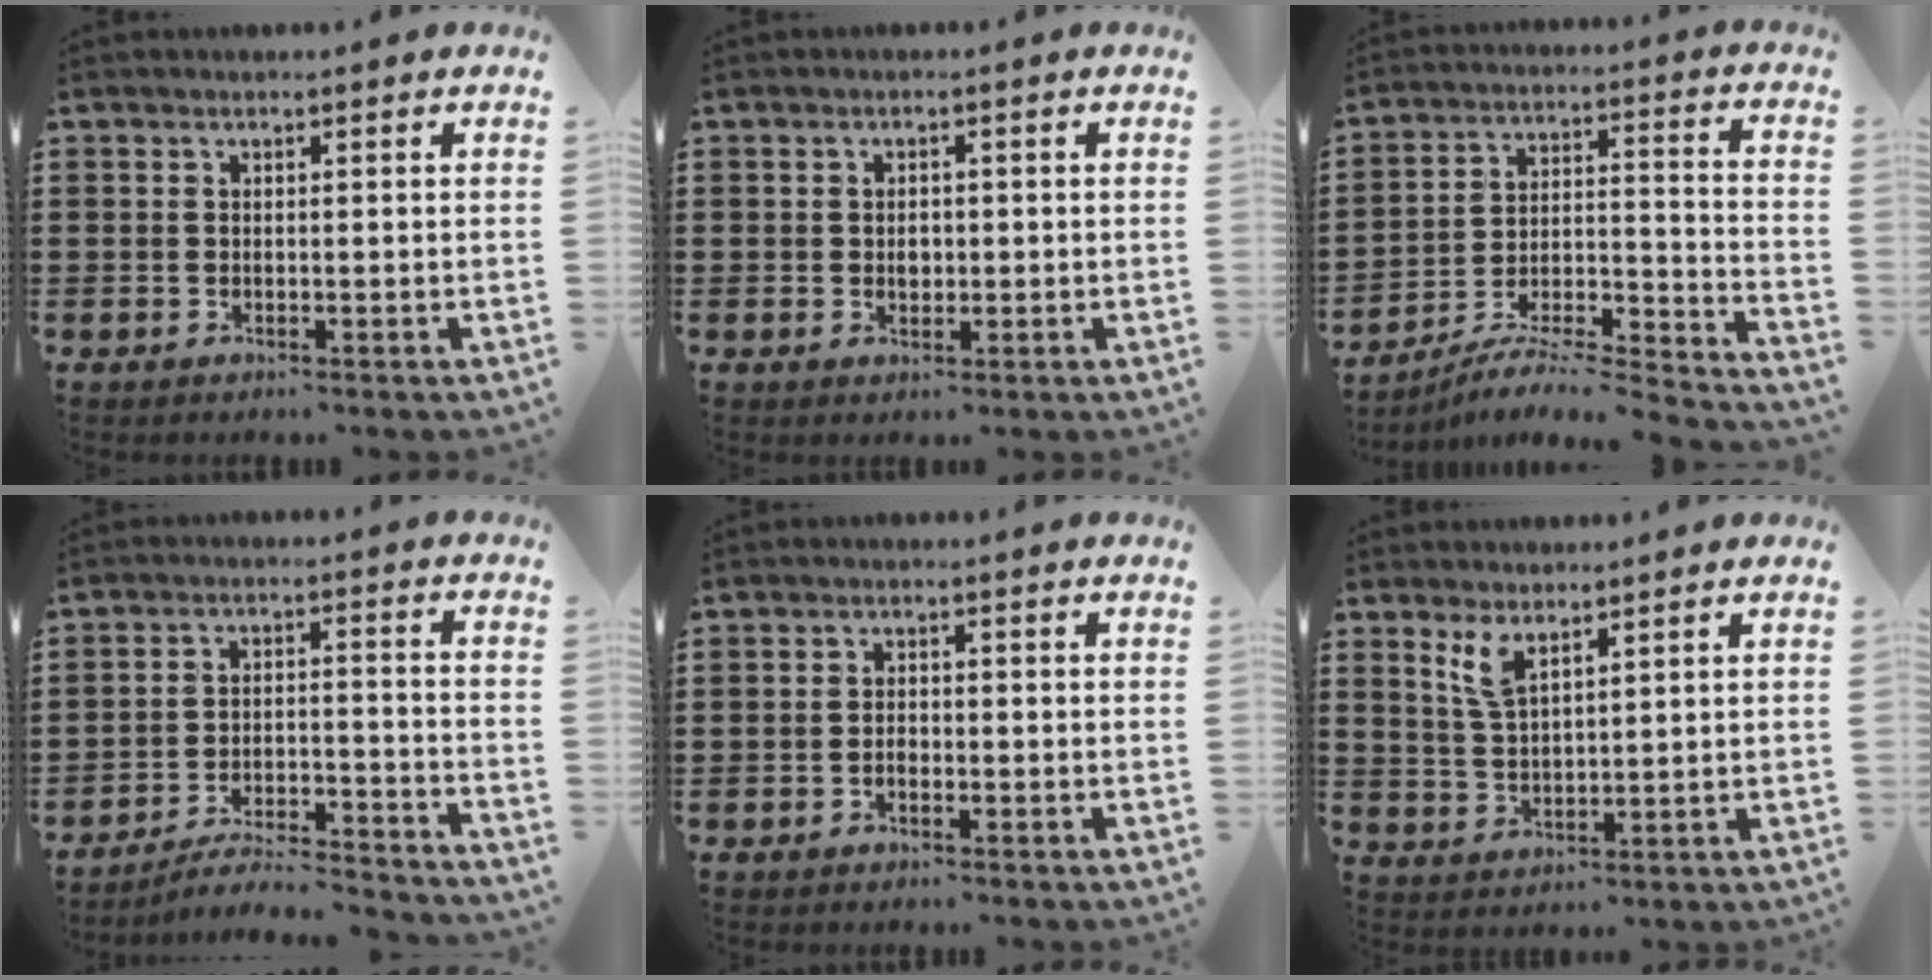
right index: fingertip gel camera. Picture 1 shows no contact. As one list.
[{"total": 1.8, "force": [0.0, 1.3, 1.3], "torque": [-0.018, 0.003, -0.003]}, {"total": 5.9, "force": [-5.5, 0.3, 2.2], "torque": [-0.030, -0.005, -0.111]}, {"total": 5.7, "force": [-5.4, 0.2, 1.7], "torque": [-0.034, -0.004, -0.108]}, {"total": 1.3, "force": [-0.7, 0.6, 0.9], "torque": [-0.018, 0.002, -0.013]}, {"total": 4.0, "force": [2.7, 1.3, 2.8], "torque": [-0.061, 0.002, 0.048]}]